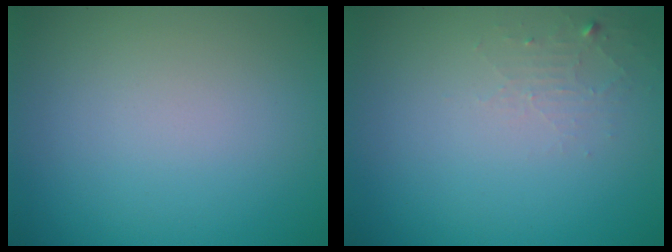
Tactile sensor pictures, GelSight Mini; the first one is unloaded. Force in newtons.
{"total": 1.3, "press": 1.3, "slide": 0.2}